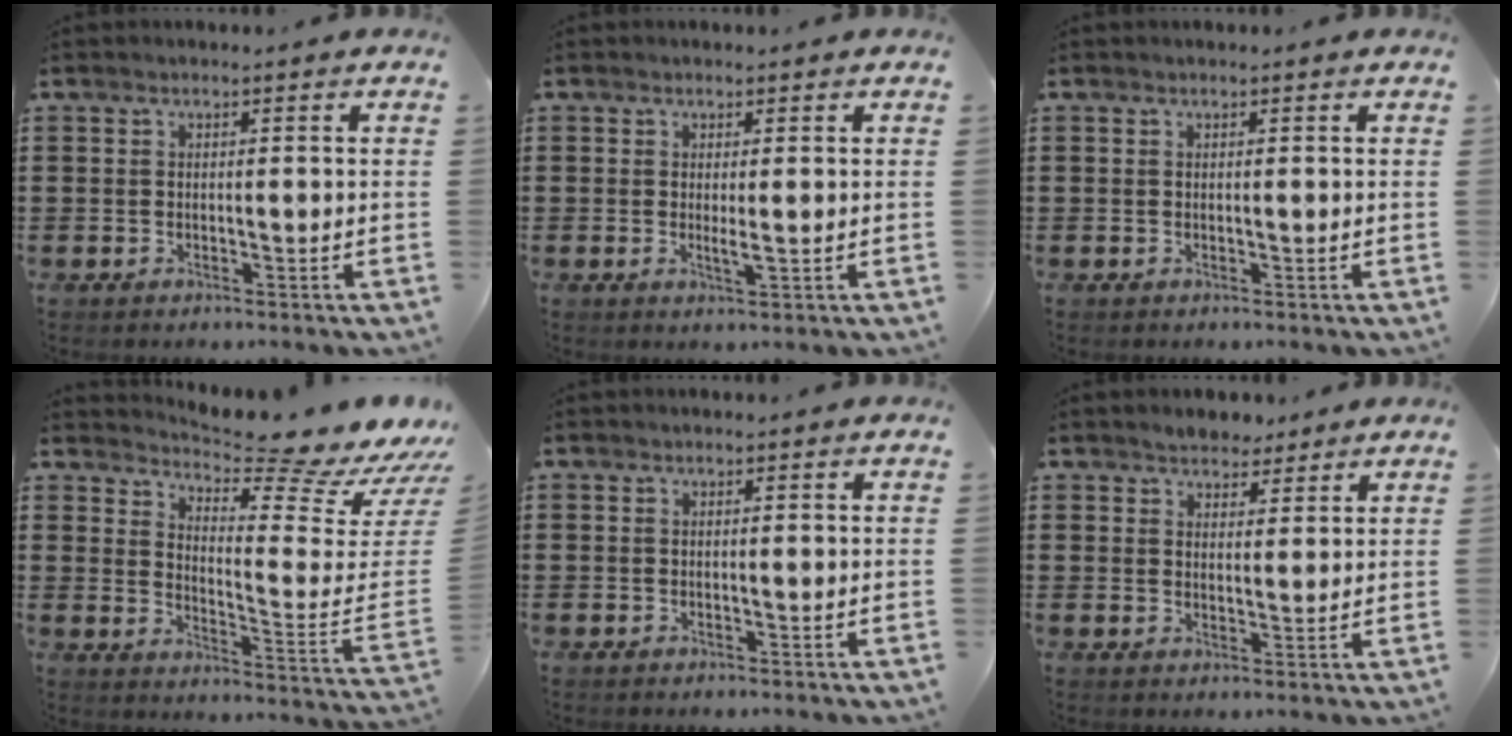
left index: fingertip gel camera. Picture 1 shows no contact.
{"total": 1.9, "force": [0.2, 0.2, 1.9], "torque": [-0.036, -0.004, 0.005]}
{"total": 0.0}
{"total": 7.0, "force": [6.0, 0.4, 3.6], "torque": [-0.067, -0.073, 0.095]}
{"total": 0.0}
{"total": 3.2, "force": [2.9, 1.2, 0.0], "torque": [-0.008, 0.004, 0.057]}